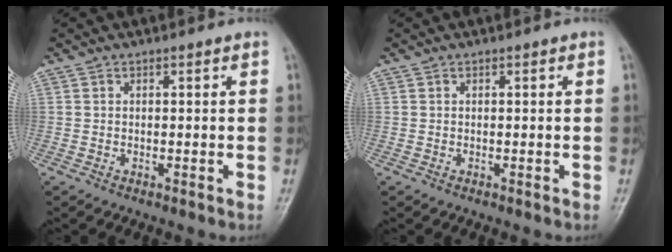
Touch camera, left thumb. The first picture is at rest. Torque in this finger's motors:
{"motor_torque": [0.03, -0.01, -0.09, -0.14, 0.00]}